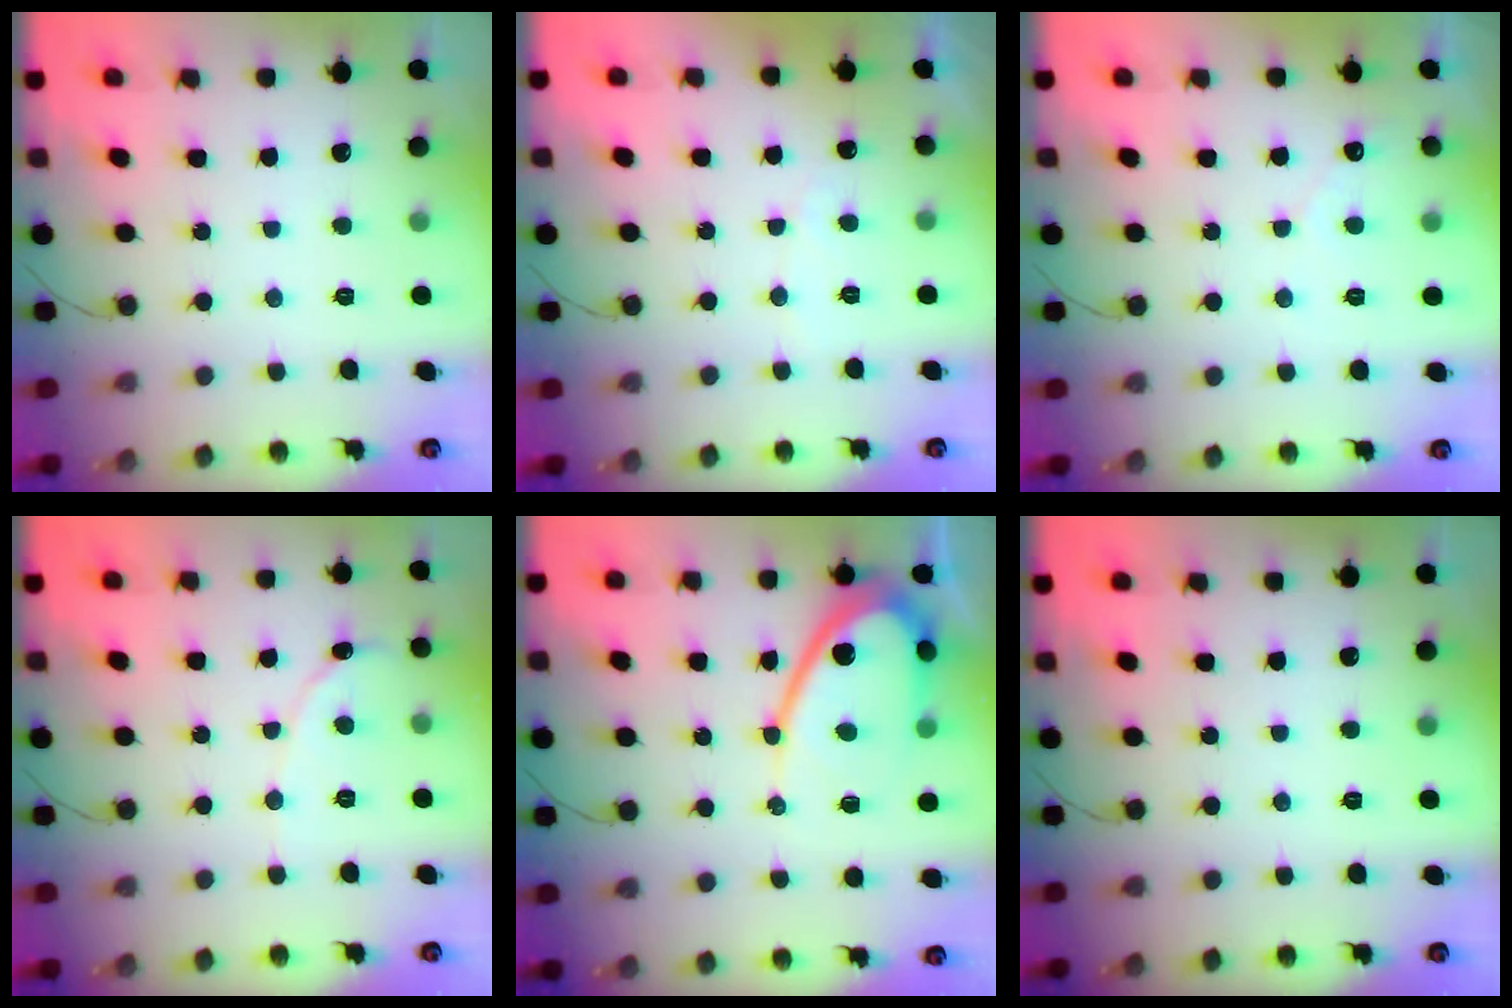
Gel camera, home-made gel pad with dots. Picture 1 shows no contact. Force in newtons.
{"total": 3.3, "press": 3.3, "slide": 0.2}
{"total": 2.3, "press": 2.3, "slide": 0.1}
{"total": 2.1, "press": 2.1, "slide": 0.2}
{"total": 13.0, "press": 13.0, "slide": 1.0}
{"total": 0.0}